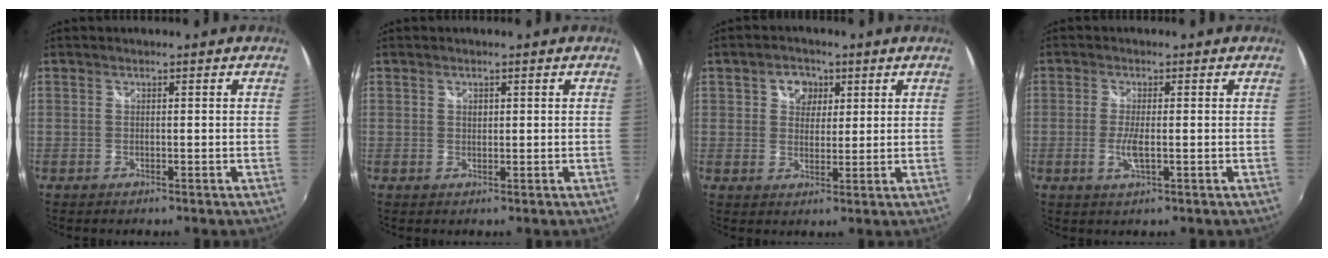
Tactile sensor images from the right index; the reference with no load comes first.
{"total": 1.0, "force": [0.4, 0.7, 0.5], "torque": [-0.007, 0.003, 0.007]}
{"total": 5.0, "force": [1.9, 4.1, 2.1], "torque": [-0.025, 0.013, 0.032]}
{"total": 3.6, "force": [-0.7, 0.6, 3.4], "torque": [-0.072, -0.007, -0.015]}